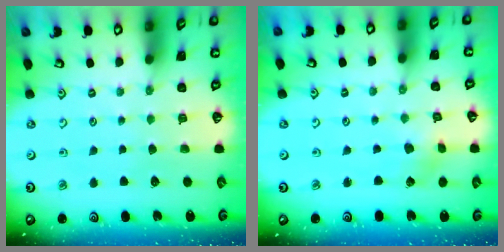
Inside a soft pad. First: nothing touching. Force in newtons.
{"total": 1.7, "press": 1.7, "slide": 0.3}